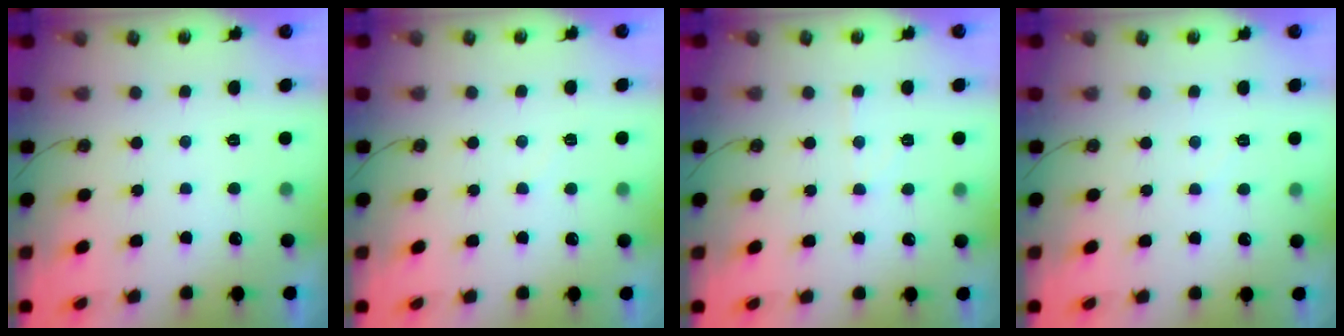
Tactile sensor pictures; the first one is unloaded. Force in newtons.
{"total": 4.6, "press": 4.6, "slide": 0.6}
{"total": 4.7, "press": 4.6, "slide": 0.8}
{"total": 2.5, "press": 2.5, "slide": 0.4}